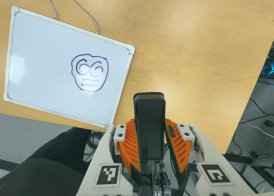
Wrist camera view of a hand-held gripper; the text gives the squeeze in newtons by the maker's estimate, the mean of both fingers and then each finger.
{"total": 5.1, "left": 3.8, "right": 6.3}